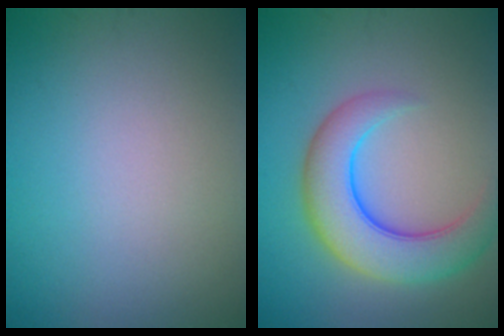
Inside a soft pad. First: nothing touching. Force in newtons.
{"total": 7.1, "press": 7.1, "slide": 0.4}